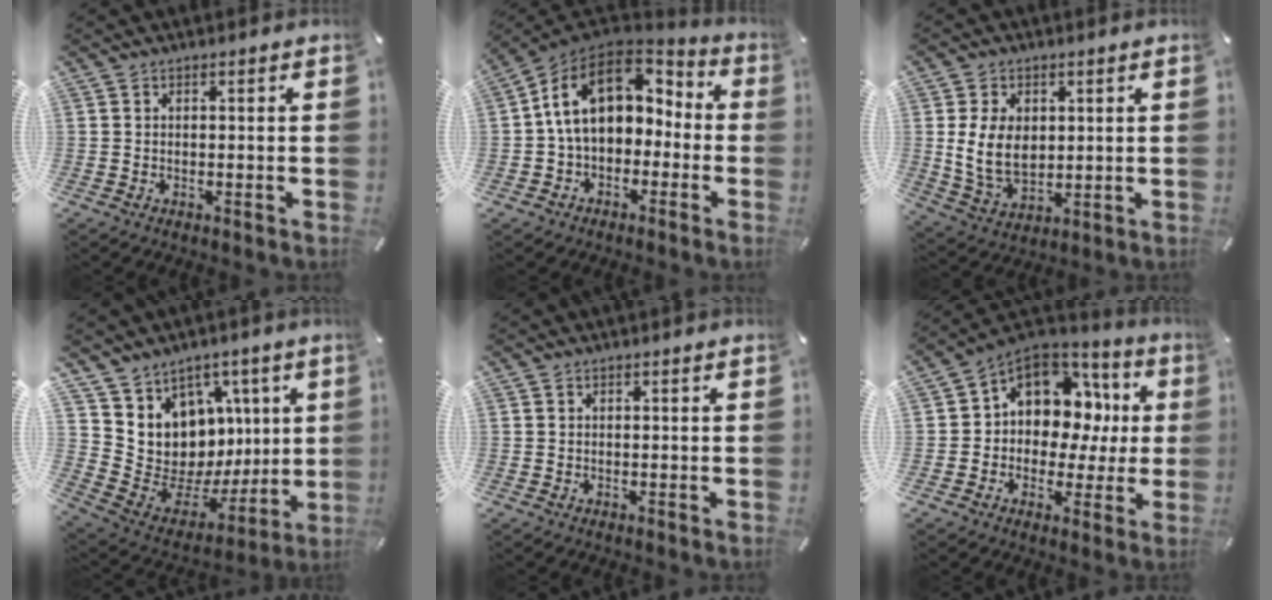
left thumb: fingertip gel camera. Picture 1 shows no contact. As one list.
[{"total": 15.2, "force": [2.8, 10.8, 10.3], "torque": [-0.190, 0.001, 0.050]}, {"total": 10.3, "force": [1.5, 7.6, 6.8], "torque": [-0.143, -0.002, 0.026]}, {"total": 10.6, "force": [2.3, 10.3, 0.7], "torque": [-0.001, -0.063, 0.071]}, {"total": 0.0}, {"total": 11.7, "force": [3.5, 9.3, 6.1], "torque": [-0.101, -0.029, 0.067]}]